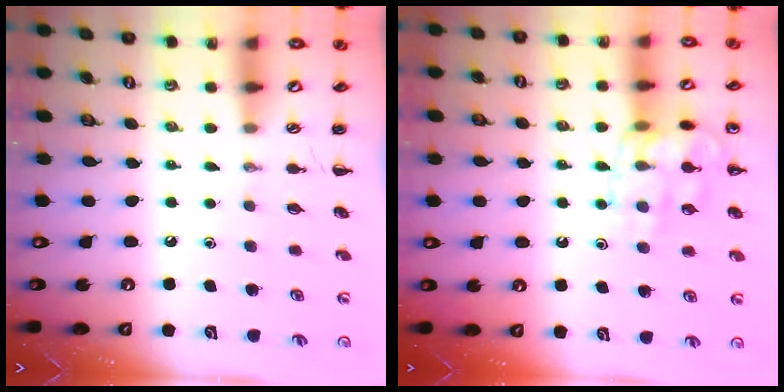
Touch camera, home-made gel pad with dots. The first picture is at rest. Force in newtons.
{"total": 13.1, "press": 13.1, "slide": 0.4}